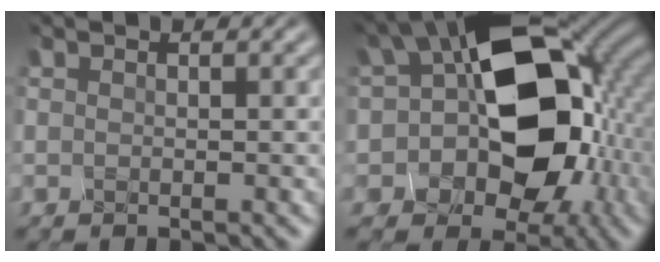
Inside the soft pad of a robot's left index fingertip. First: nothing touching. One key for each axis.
{"total": 15.7, "fx": -0.5, "fy": 10.2, "fz": 12.0, "tx": -0.151, "ty": -0.002, "tz": -0.021}